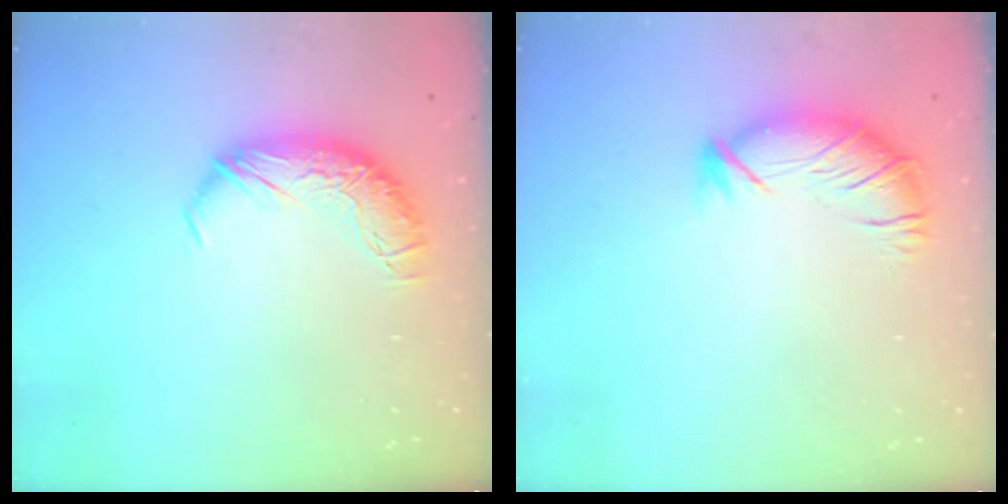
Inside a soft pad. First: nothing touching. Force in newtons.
{"total": 2.9, "press": 2.0, "slide": 2.0}